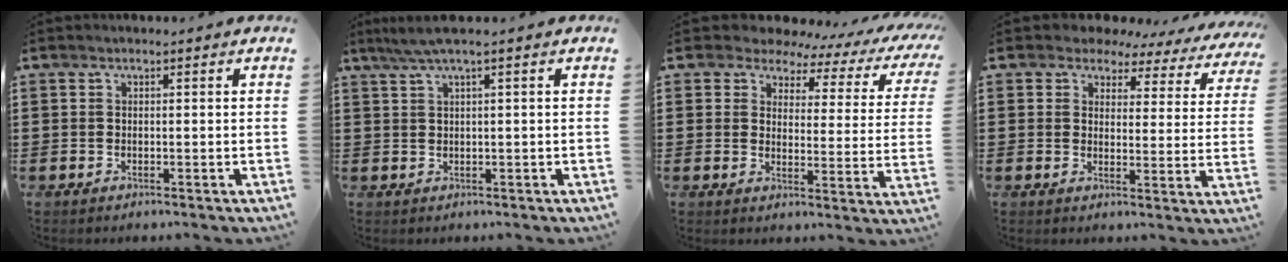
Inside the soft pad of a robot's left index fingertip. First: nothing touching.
{"total": 2.2, "force": [0.9, -0.3, 2.0], "torque": [-0.037, -0.002, 0.015]}
{"total": 4.0, "force": [3.1, 2.2, 1.2], "torque": [-0.041, -0.017, 0.046]}
{"total": 3.6, "force": [3.1, 1.8, 0.7], "torque": [-0.035, -0.014, 0.049]}